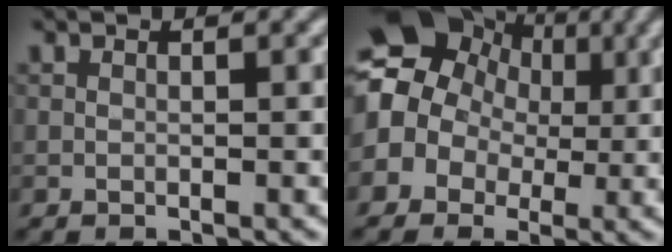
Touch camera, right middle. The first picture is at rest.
{"total": 11.5, "force": [2.0, 10.0, 5.3], "torque": [-0.109, 0.023, 0.003]}